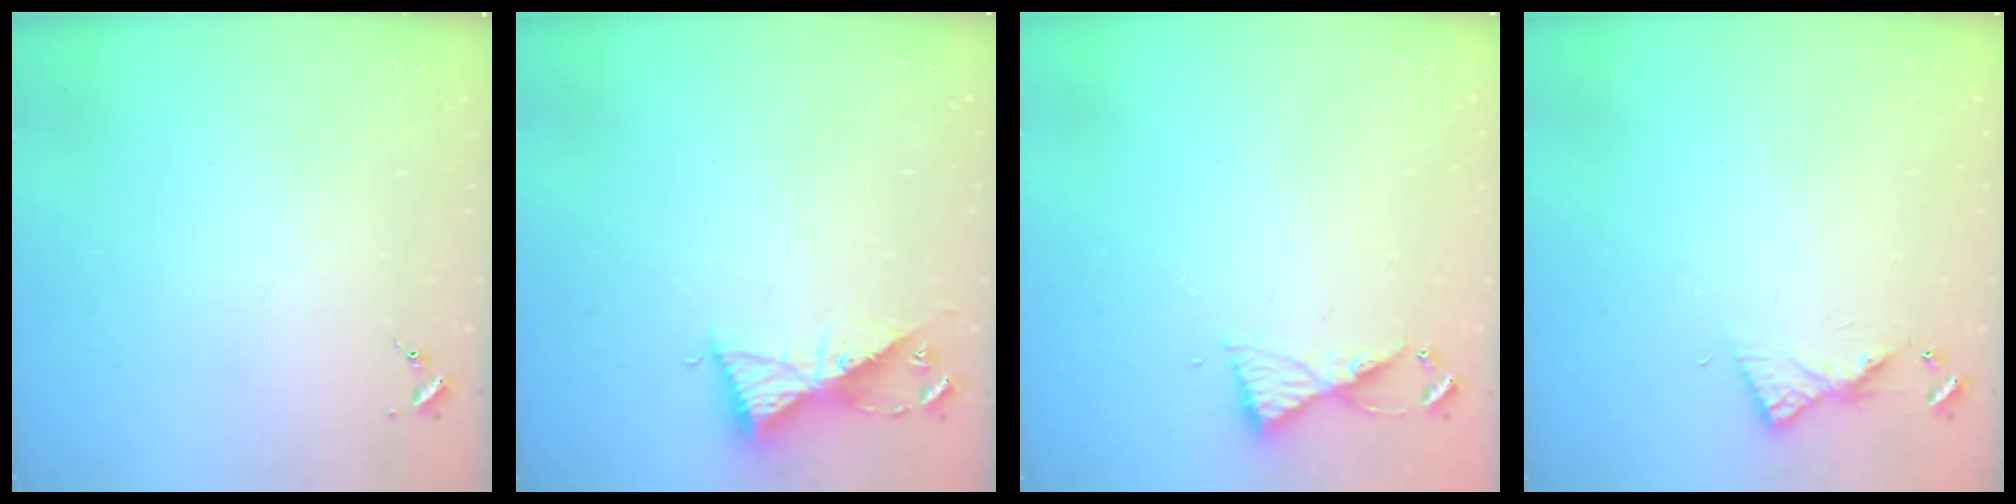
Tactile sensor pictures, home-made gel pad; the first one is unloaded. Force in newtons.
{"total": 8.8, "press": 8.7, "slide": 0.5}
{"total": 6.0, "press": 6.0, "slide": 0.6}
{"total": 6.1, "press": 6.1, "slide": 0.6}